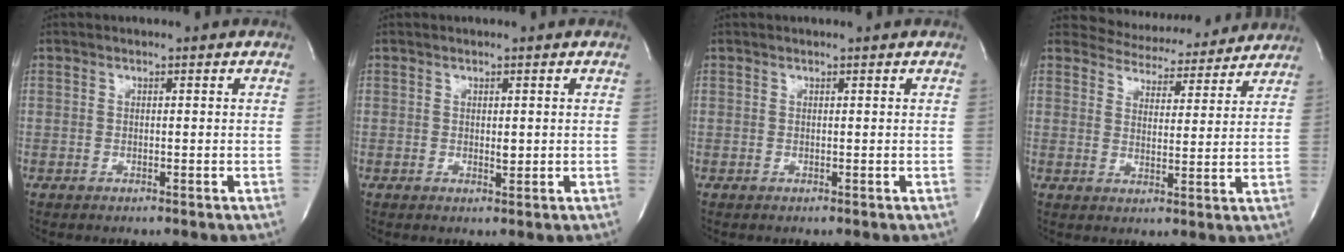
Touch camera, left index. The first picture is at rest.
{"total": 1.1, "force": [0.3, 0.5, 1.0], "torque": [-0.013, -0.002, 0.006]}
{"total": 1.0, "force": [1.0, -0.2, 0.3], "torque": [-0.005, 0.003, 0.015]}
{"total": 11.6, "force": [11.2, 2.9, 1.0], "torque": [-0.005, 0.003, 0.140]}